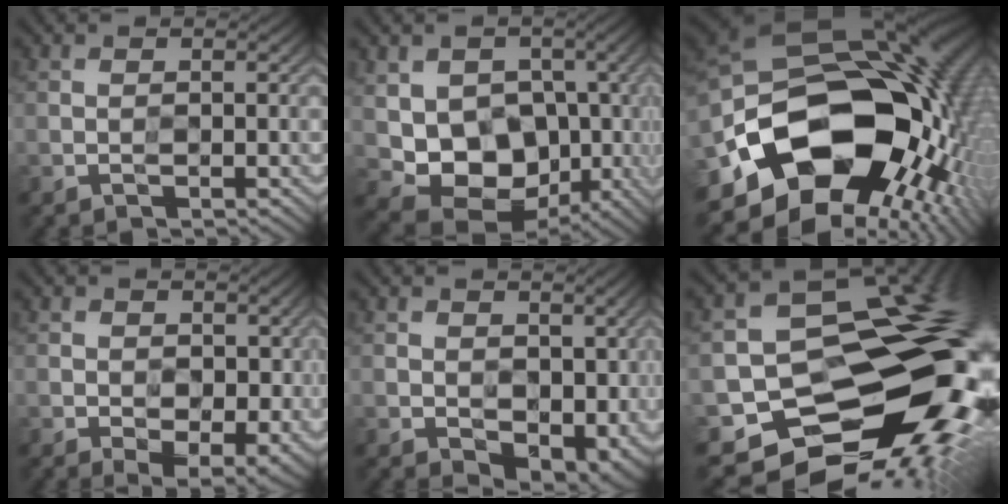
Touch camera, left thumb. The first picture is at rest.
{"total": 10.7, "force": [-0.7, 8.5, 6.5], "torque": [-0.117, -0.024, -0.015]}
{"total": 21.9, "force": [-4.4, 15.5, 14.9], "torque": [-0.301, -0.070, -0.037]}
{"total": 4.5, "force": [-0.7, 2.9, 3.3], "torque": [-0.053, -0.020, -0.011]}
{"total": 5.4, "force": [0.1, 3.8, 3.8], "torque": [-0.069, -0.021, 0.006]}
{"total": 17.8, "force": [-2.6, 13.7, 11.0], "torque": [-0.161, -0.024, -0.021]}